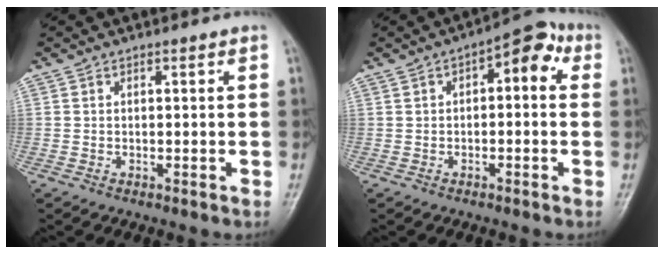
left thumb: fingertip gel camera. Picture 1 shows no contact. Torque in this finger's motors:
{"motor_torque": [-0.13, 0.17, 0.13, 0.04, 0.07]}